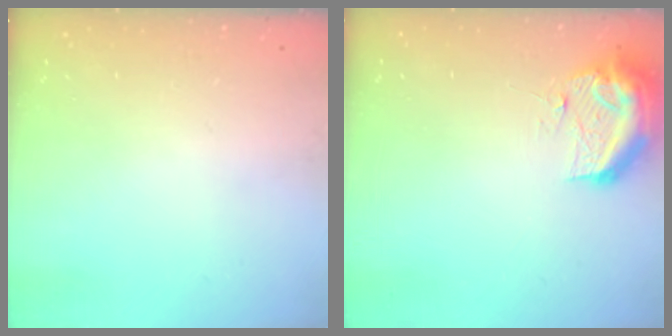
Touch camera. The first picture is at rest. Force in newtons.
{"total": 11.7, "press": 11.7, "slide": 1.3}